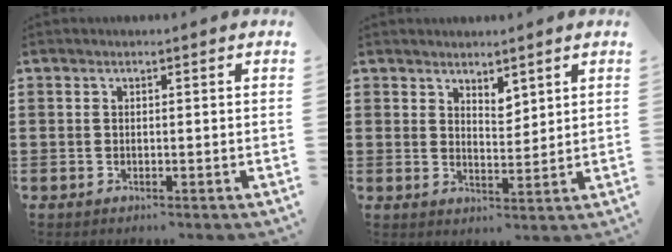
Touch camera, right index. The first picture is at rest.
{"total": 2.9, "force": [2.6, 1.0, 0.6], "torque": [-0.019, 0.000, 0.049]}